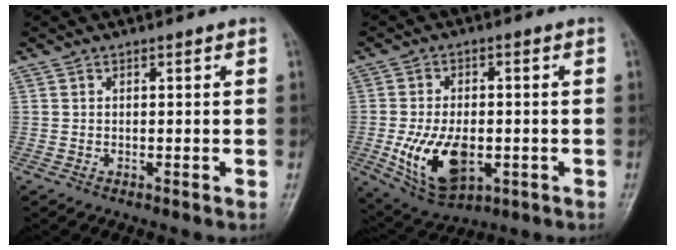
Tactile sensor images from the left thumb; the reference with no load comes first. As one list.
[{"total": 12.7, "force": [-2.9, 7.4, 10.0], "torque": [-0.169, -0.004, -0.036]}]